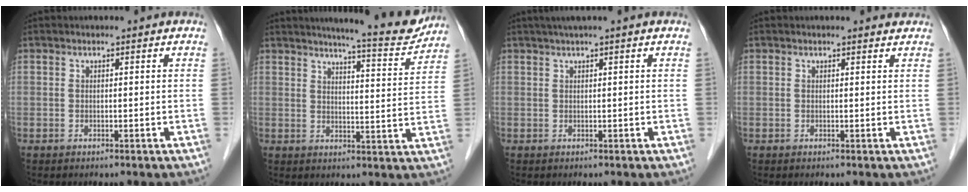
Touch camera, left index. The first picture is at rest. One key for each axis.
{"total": 11.2, "fx": 10.4, "fy": 0.4, "fz": 4.2, "tx": -0.055, "ty": -0.019, "tz": 0.125}
{"total": 2.8, "fx": 2.1, "fy": -0.7, "fz": 1.8, "tx": -0.026, "ty": 0.018, "tz": 0.038}
{"total": 2.1, "fx": 2.0, "fy": 0.3, "fz": 0.3, "tx": -0.012, "ty": 0.001, "tz": 0.018}